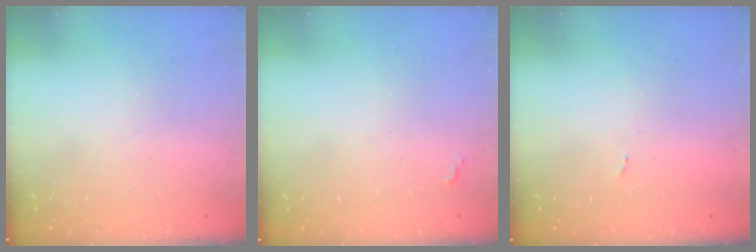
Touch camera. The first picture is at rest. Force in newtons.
{"total": 2.8, "press": 2.8, "slide": 0.4}
{"total": 4.2, "press": 4.1, "slide": 0.7}